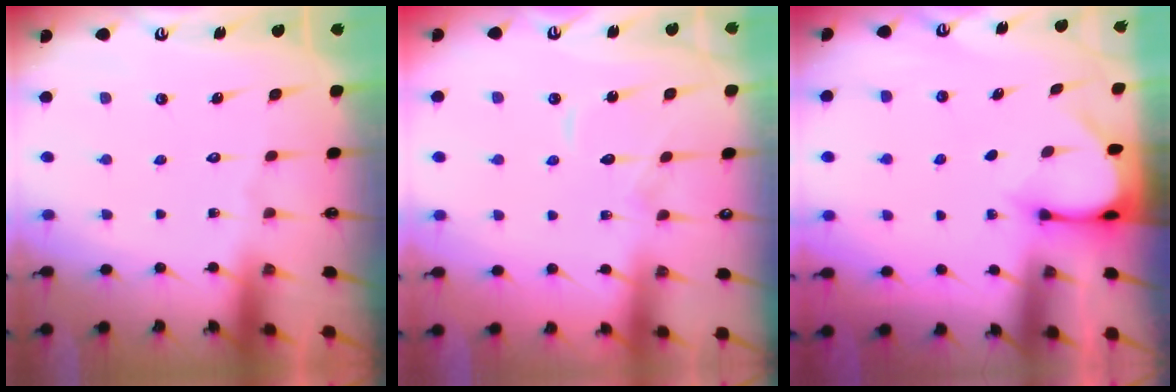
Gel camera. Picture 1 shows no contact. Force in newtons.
{"total": 6.5, "press": 6.5, "slide": 0.7}
{"total": 3.2, "press": 3.2, "slide": 0.3}